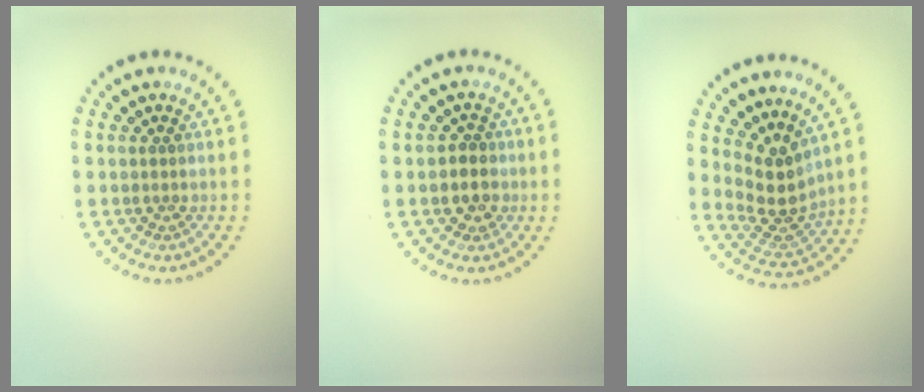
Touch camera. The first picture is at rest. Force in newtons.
{"total": 2.4, "press": 2.2, "slide": 1.0}
{"total": 3.6, "press": 2.7, "slide": 2.4}